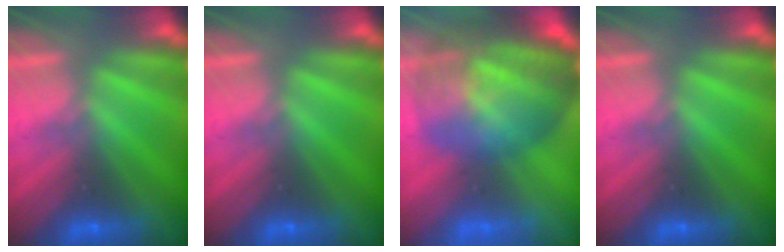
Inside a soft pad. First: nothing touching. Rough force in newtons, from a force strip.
{"total": 0.0}
{"total": 7.7}
{"total": 0.0}